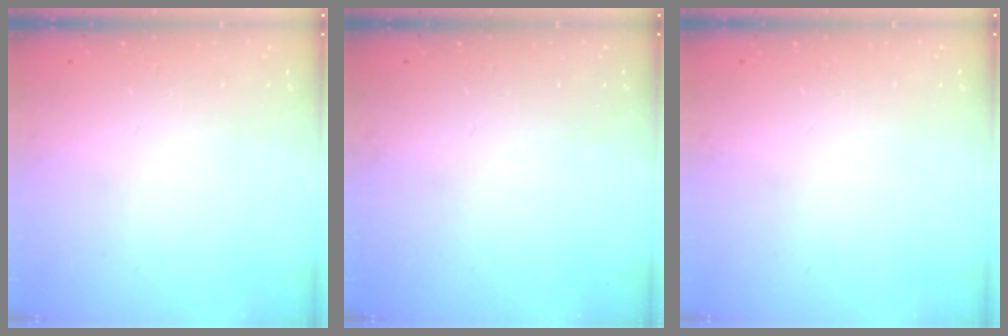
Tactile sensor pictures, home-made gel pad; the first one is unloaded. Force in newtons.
{"total": 0.0}
{"total": 0.0}